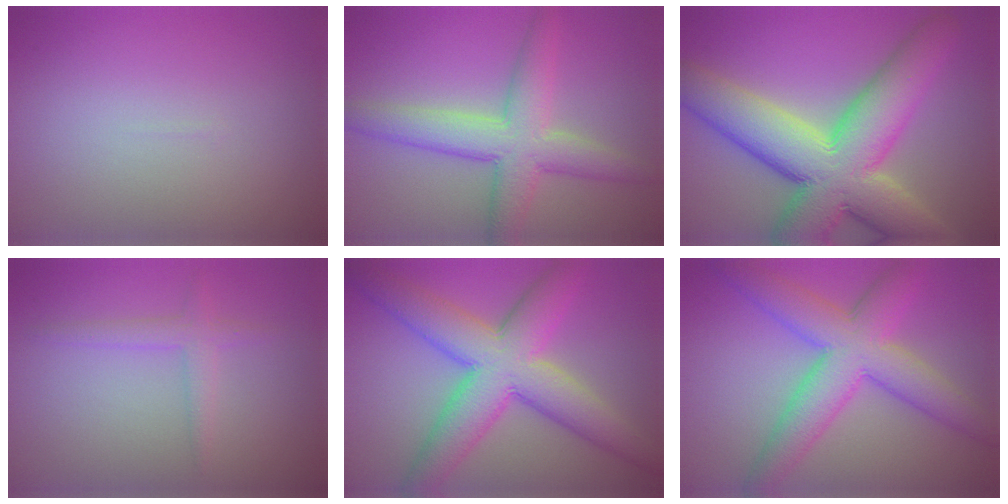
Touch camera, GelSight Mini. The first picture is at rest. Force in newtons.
{"total": 5.9, "press": 5.9, "slide": 0.1}
{"total": 13.2, "press": 13.2, "slide": 0.8}
{"total": 1.8, "press": 1.8, "slide": 0.2}
{"total": 9.4, "press": 9.4, "slide": 0.1}
{"total": 7.9, "press": 7.9, "slide": 0.1}